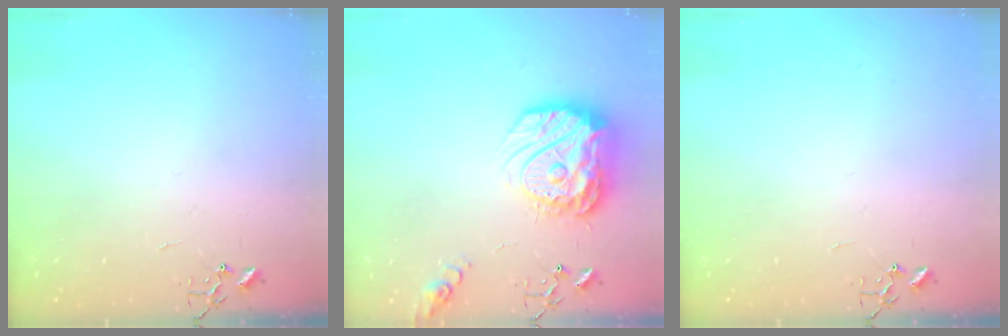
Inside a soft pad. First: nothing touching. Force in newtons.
{"total": 18.2, "press": 18.1, "slide": 1.7}
{"total": 0.0}